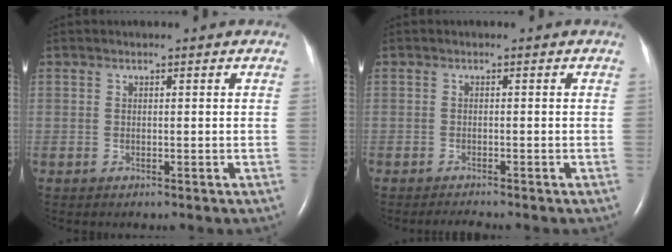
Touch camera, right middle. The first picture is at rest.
{"total": 1.3, "force": [-1.3, -0.3, 0.3], "torque": [-0.014, -0.008, -0.020]}